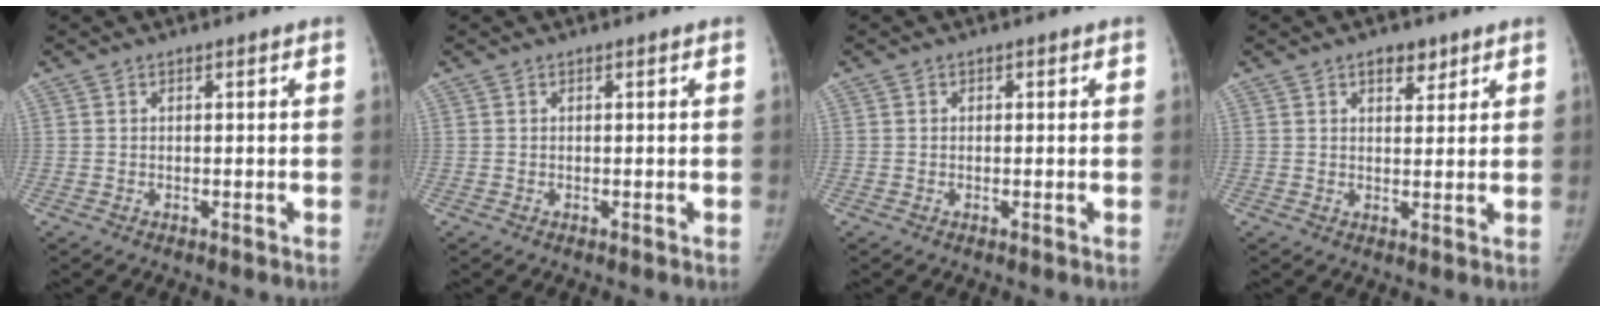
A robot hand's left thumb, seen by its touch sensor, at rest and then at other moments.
{"total": 0.0}
{"total": 0.6, "force": [0.1, 0.6, 0.0], "torque": [0.006, 0.003, -0.002]}
{"total": 3.9, "force": [2.4, 2.2, 2.0], "torque": [-0.005, -0.011, 0.036]}